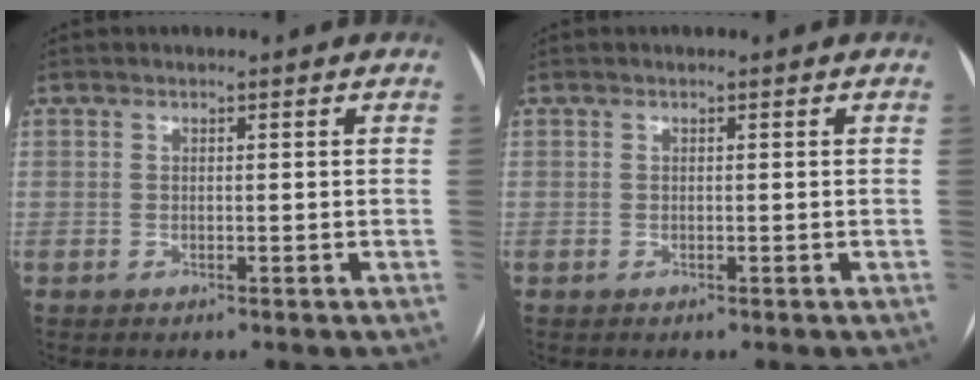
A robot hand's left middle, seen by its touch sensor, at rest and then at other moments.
{"total": 0.0}